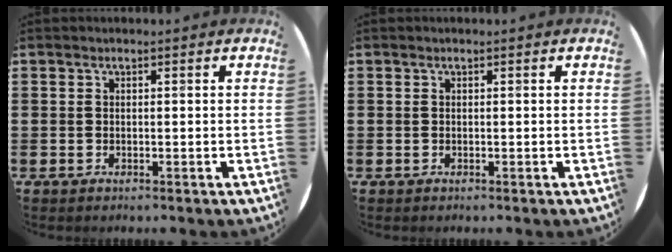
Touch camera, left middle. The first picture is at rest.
{"total": 0.0}